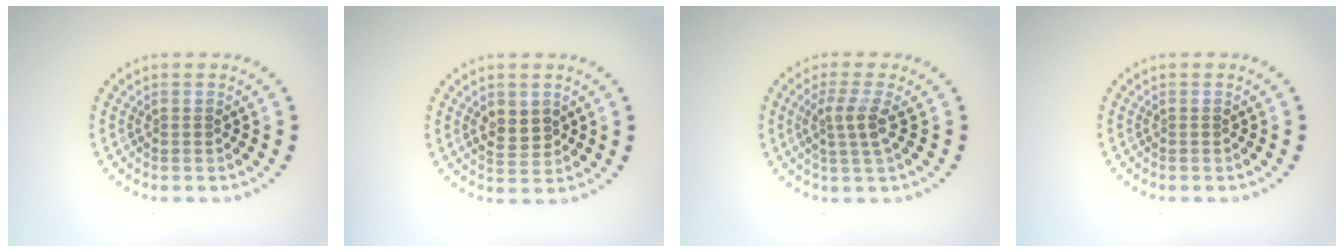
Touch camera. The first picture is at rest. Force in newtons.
{"total": 2.4, "press": 2.4, "slide": 0.6}
{"total": 2.4, "press": 1.9, "slide": 1.5}
{"total": 0.0}